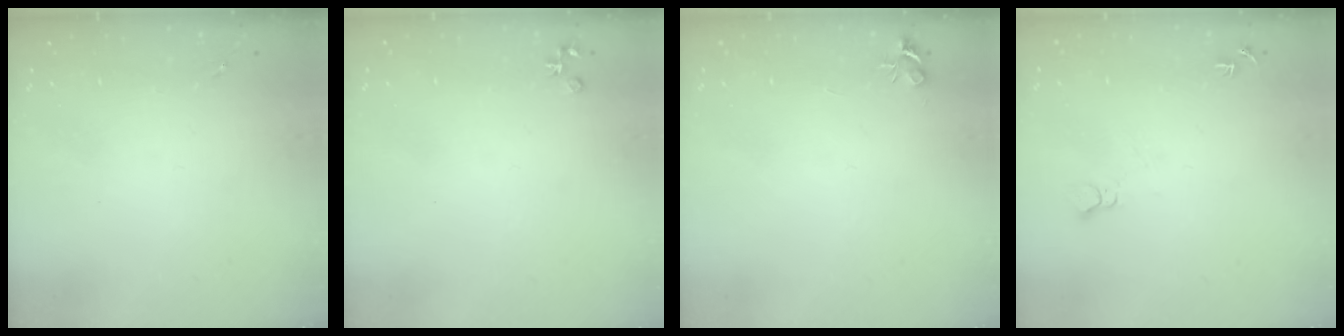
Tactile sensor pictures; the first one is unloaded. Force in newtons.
{"total": 3.7, "press": 3.6, "slide": 0.4}
{"total": 4.7, "press": 4.7, "slide": 0.6}
{"total": 5.2, "press": 5.2, "slide": 0.6}